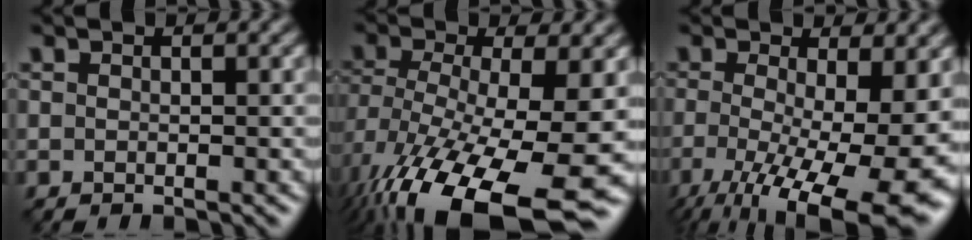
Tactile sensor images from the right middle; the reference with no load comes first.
{"total": 14.2, "force": [-6.3, 5.8, 11.3], "torque": [-0.216, -0.031, -0.088]}
{"total": 13.9, "force": [-4.5, 4.6, 12.3], "torque": [-0.197, -0.030, -0.055]}